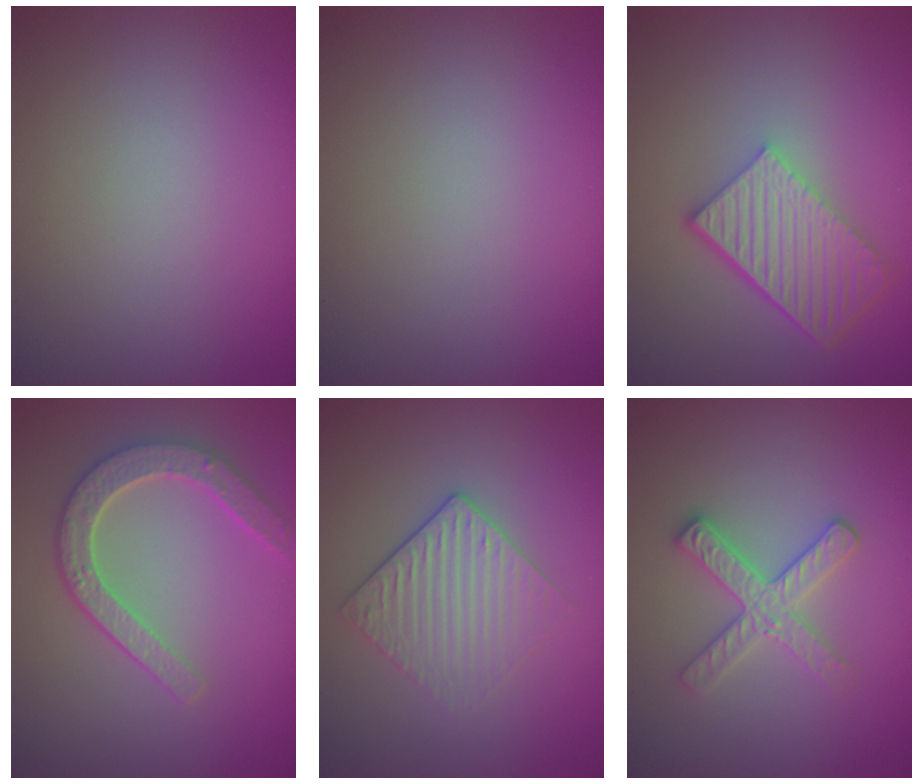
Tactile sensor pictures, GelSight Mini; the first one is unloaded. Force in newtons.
{"total": 0.0}
{"total": 6.1, "press": 4.2, "slide": 4.4}
{"total": 4.7, "press": 3.8, "slide": 2.8}
{"total": 3.0, "press": 2.6, "slide": 1.4}
{"total": 3.0, "press": 2.8, "slide": 1.0}